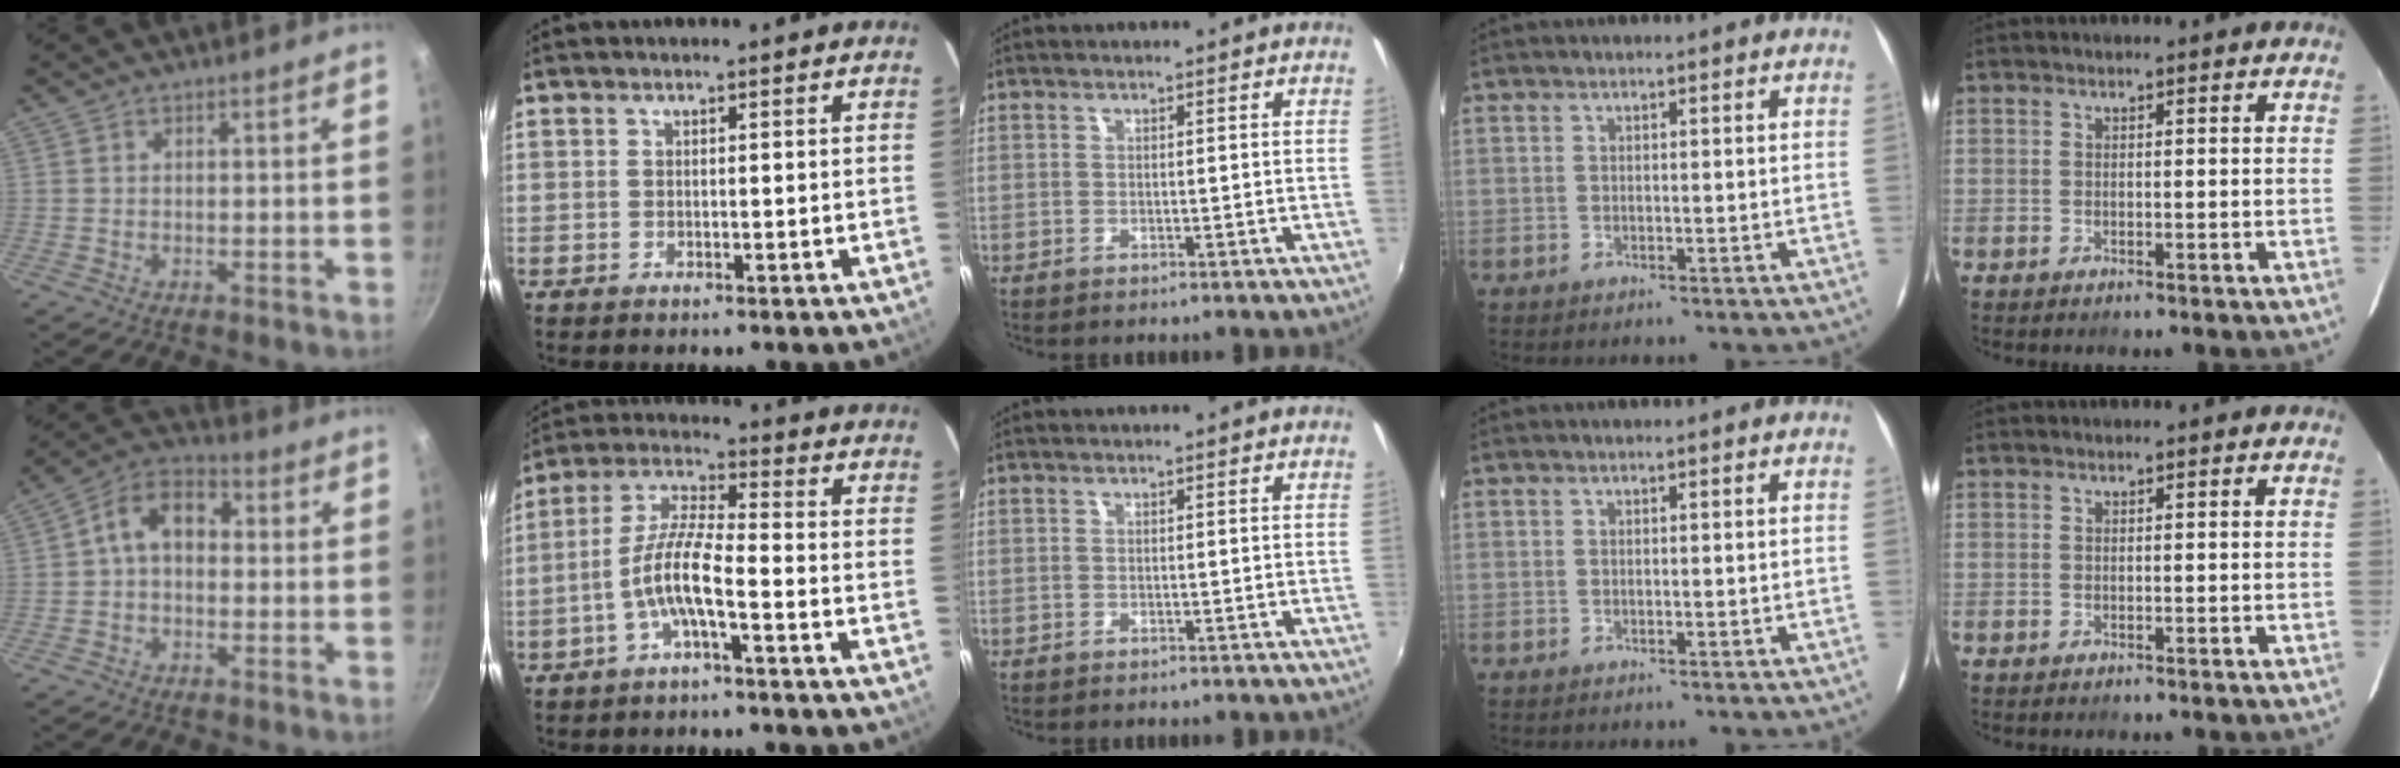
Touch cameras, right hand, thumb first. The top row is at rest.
{"thumb": {"total": 9.6, "force": [0.7, 6.7, 6.8], "torque": [-0.089, 0.032, -0.009]}, "index": {"total": 8.0, "force": [-3.3, 0.9, 7.2], "torque": [-0.162, 0.012, -0.066]}}